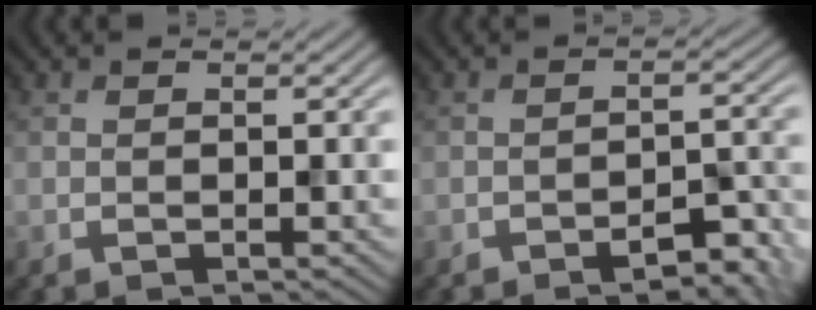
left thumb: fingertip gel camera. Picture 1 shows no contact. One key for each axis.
{"total": 4.3, "fx": -3.6, "fy": 0.6, "fz": 2.3, "tx": -0.030, "ty": 0.008, "tz": -0.044}